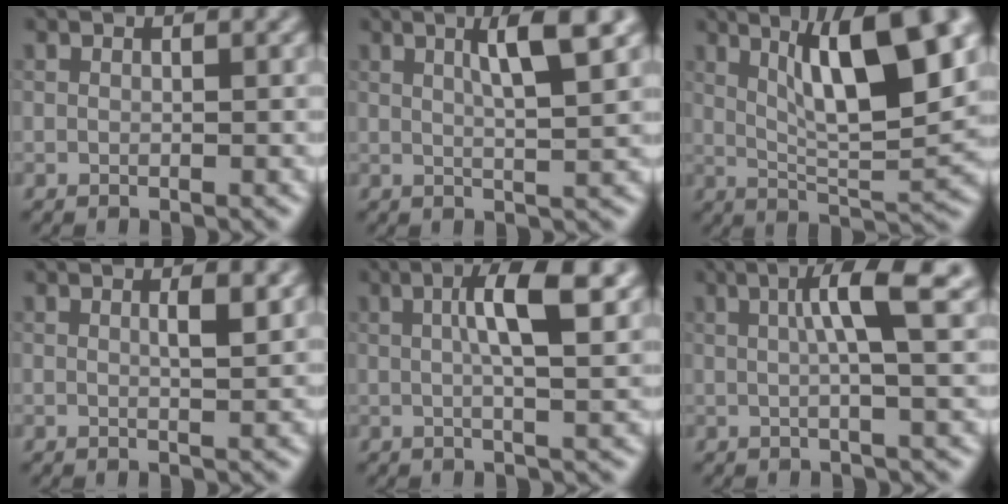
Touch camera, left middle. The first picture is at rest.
{"total": 5.0, "force": [2.0, 0.9, 4.5], "torque": [-0.066, 0.005, 0.030]}
{"total": 11.0, "force": [4.3, 2.7, 9.8], "torque": [-0.148, 0.006, 0.073]}
{"total": 1.8, "force": [0.5, 0.4, 1.6], "torque": [-0.025, 0.001, 0.005]}
{"total": 5.8, "force": [1.5, 1.3, 5.4], "torque": [-0.083, 0.008, 0.021]}
{"total": 5.6, "force": [1.4, 0.8, 5.4], "torque": [-0.082, 0.011, 0.020]}